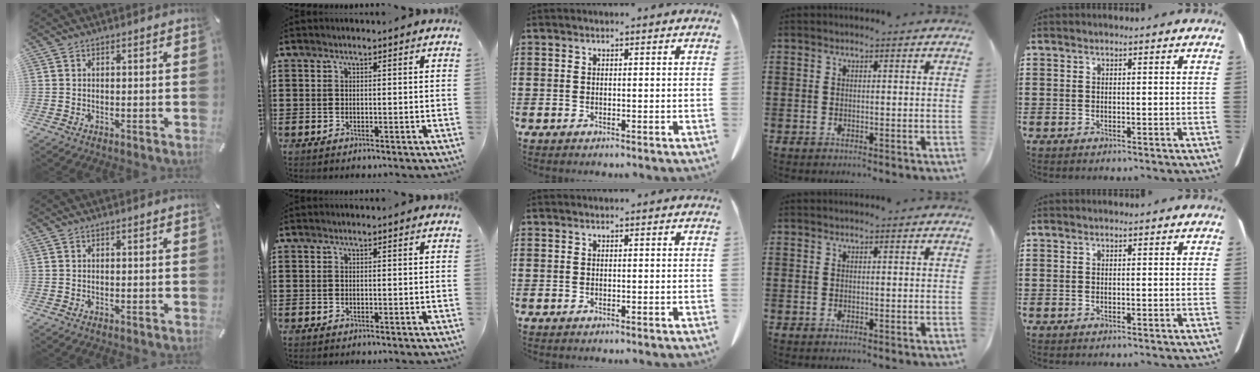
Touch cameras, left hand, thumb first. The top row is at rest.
{}